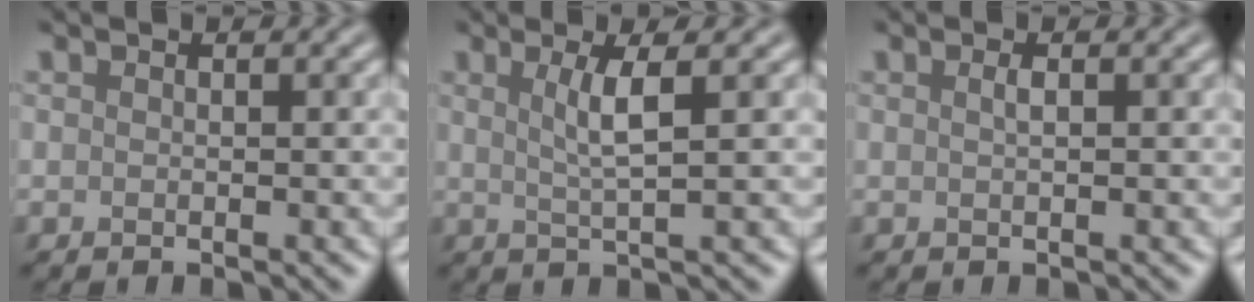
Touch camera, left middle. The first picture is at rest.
{"total": 3.1, "force": [0.8, 0.5, 2.9], "torque": [-0.051, 0.000, 0.016]}
{"total": 0.9, "force": [0.3, 0.3, 0.8], "torque": [-0.012, 0.005, 0.003]}